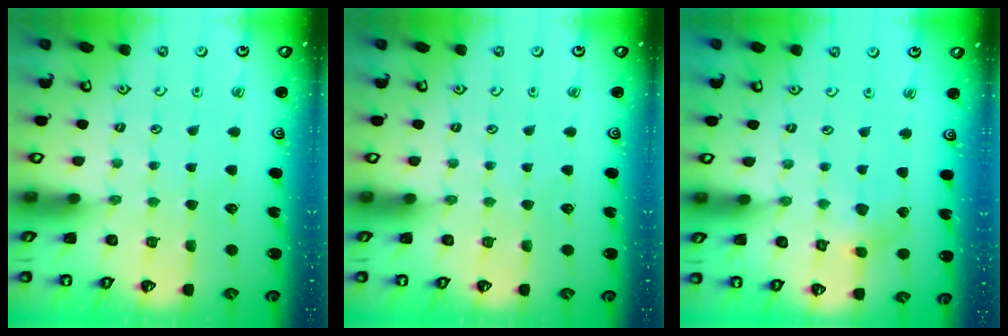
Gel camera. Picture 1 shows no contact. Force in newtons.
{"total": 0.0}
{"total": 4.8, "press": 4.8, "slide": 0.5}